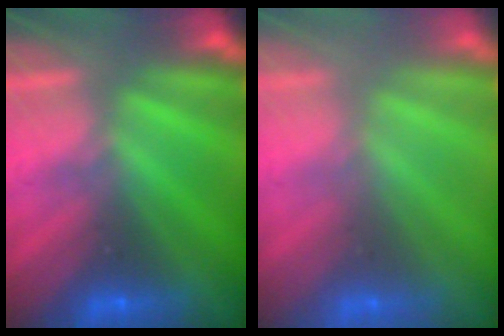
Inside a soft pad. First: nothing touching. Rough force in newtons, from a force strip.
{"total": 2.9}